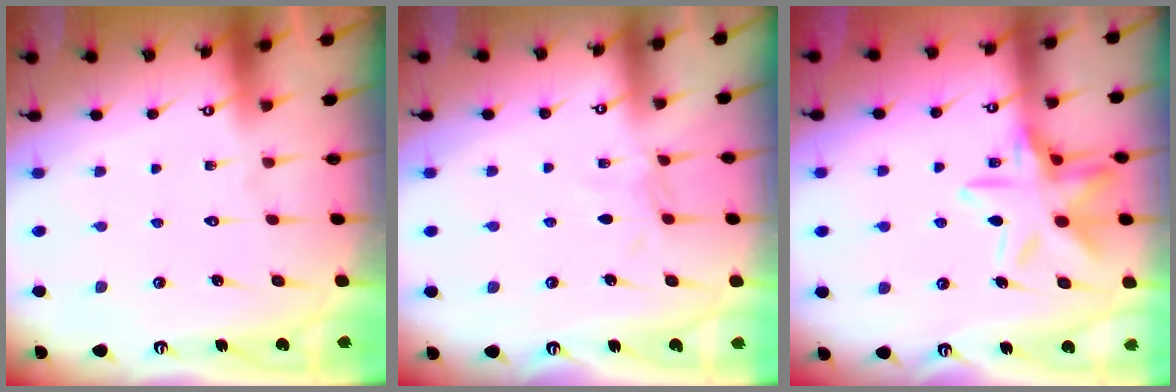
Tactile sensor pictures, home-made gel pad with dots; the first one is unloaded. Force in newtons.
{"total": 4.7, "press": 4.6, "slide": 0.6}
{"total": 13.9, "press": 13.9, "slide": 0.9}